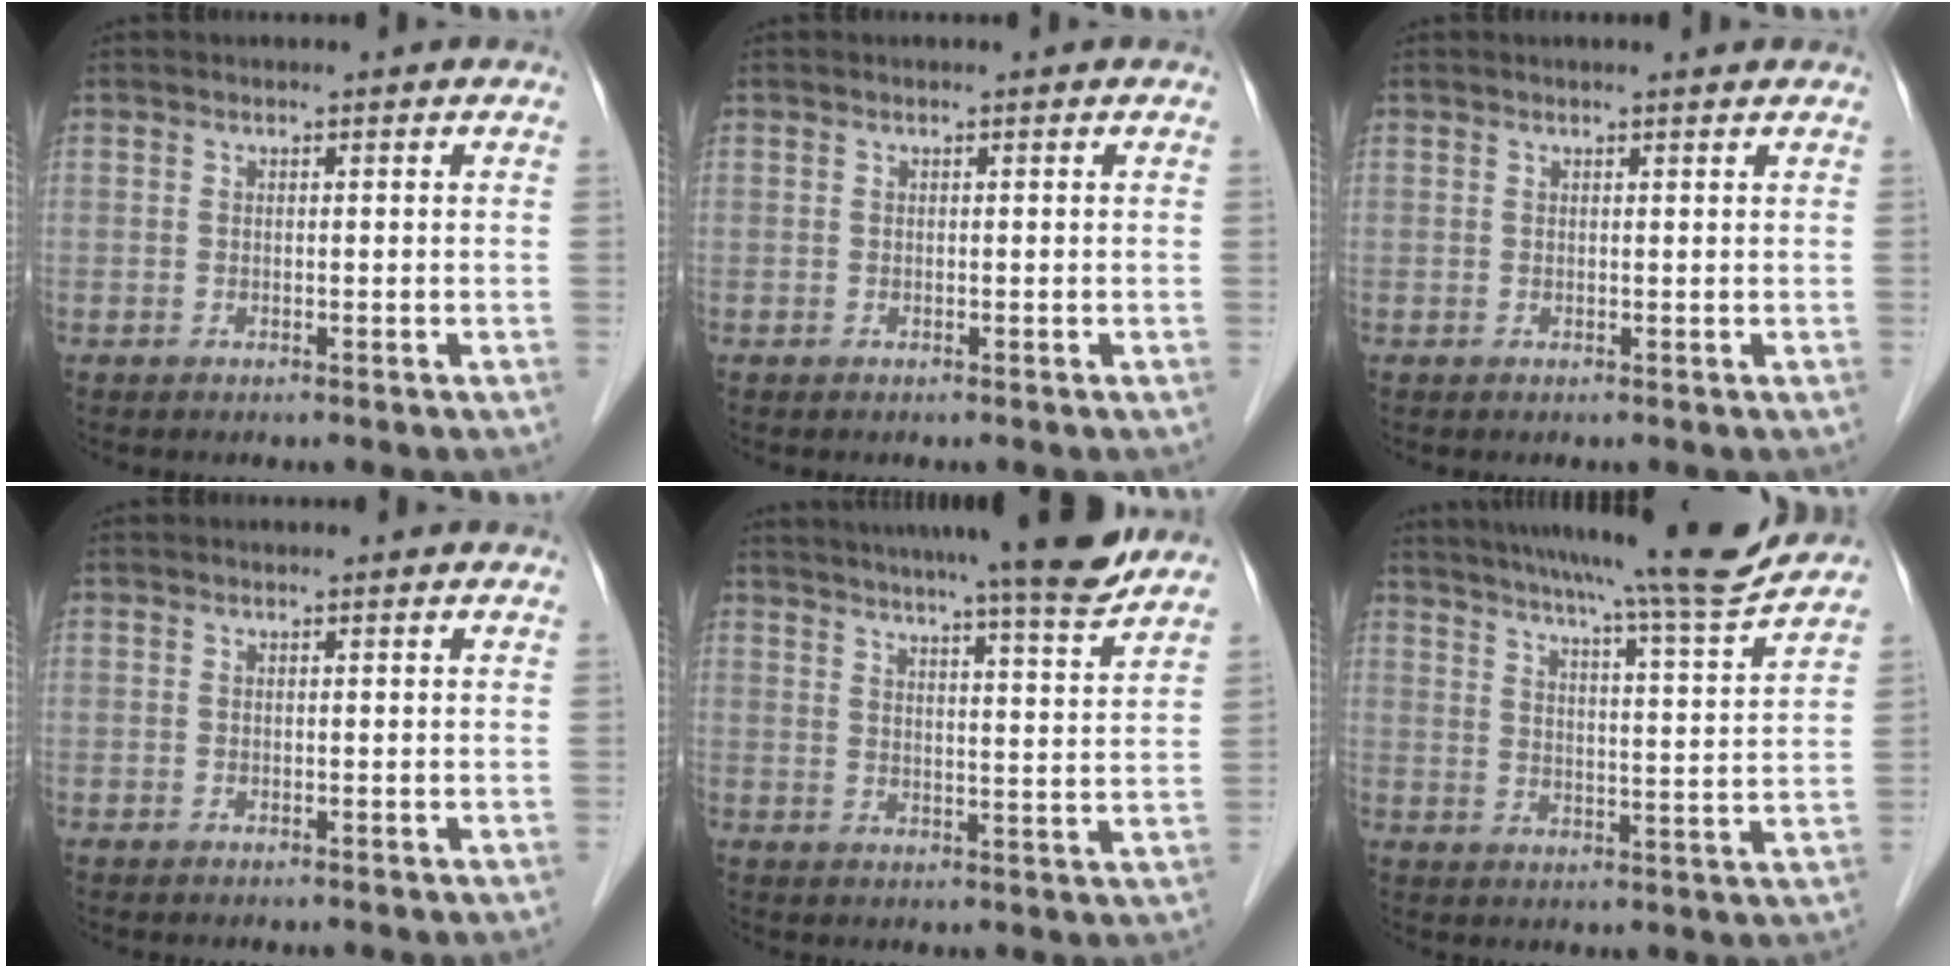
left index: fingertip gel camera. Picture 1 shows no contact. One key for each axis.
{"total": 0.0}
{"total": 1.3, "fx": 1.2, "fy": -0.1, "fz": 0.4, "tx": -0.011, "ty": 0.002, "tz": 0.018}
{"total": 0.0}
{"total": 16.6, "fx": 14.6, "fy": -0.5, "fz": 7.9, "tx": -0.123, "ty": -0.018, "tz": 0.191}
{"total": 16.7, "fx": 15.0, "fy": -1.4, "fz": 7.2, "tx": -0.117, "ty": -0.033, "tz": 0.203}